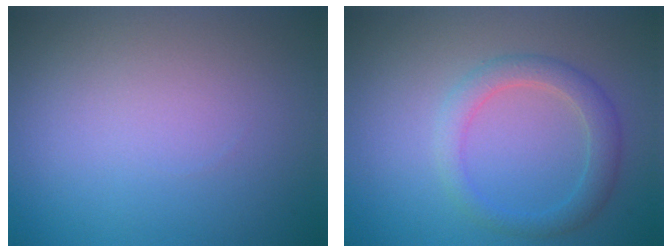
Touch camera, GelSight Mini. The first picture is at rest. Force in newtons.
{"total": 2.8, "press": 2.8, "slide": 0.1}